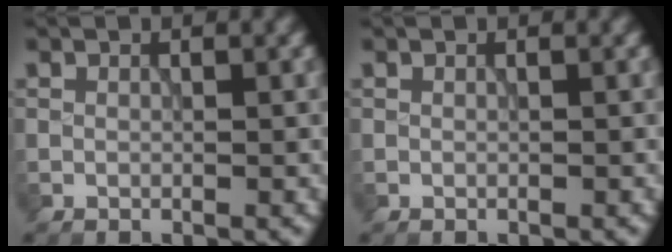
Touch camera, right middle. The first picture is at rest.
{"total": 0.0}